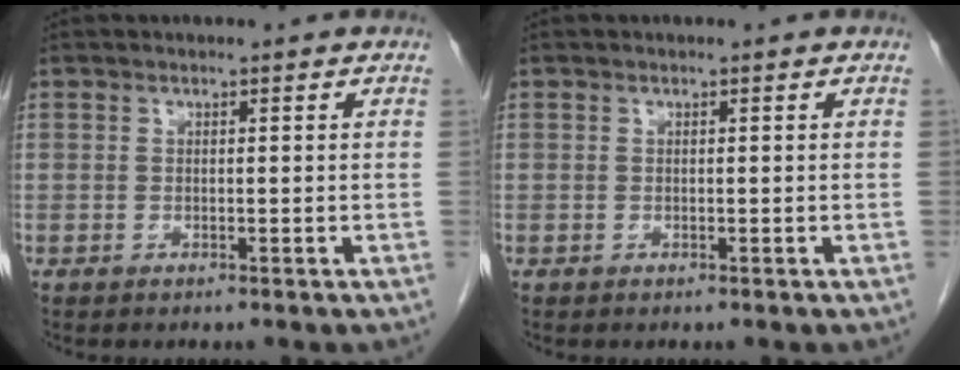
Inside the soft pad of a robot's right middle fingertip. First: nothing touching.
{"total": 0.0}